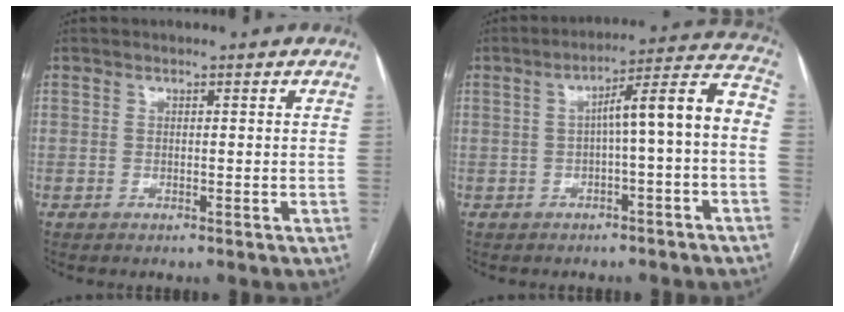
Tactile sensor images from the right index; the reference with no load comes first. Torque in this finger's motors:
{"motor_torque": [0.91, -0.17, 0.21, 0.04]}